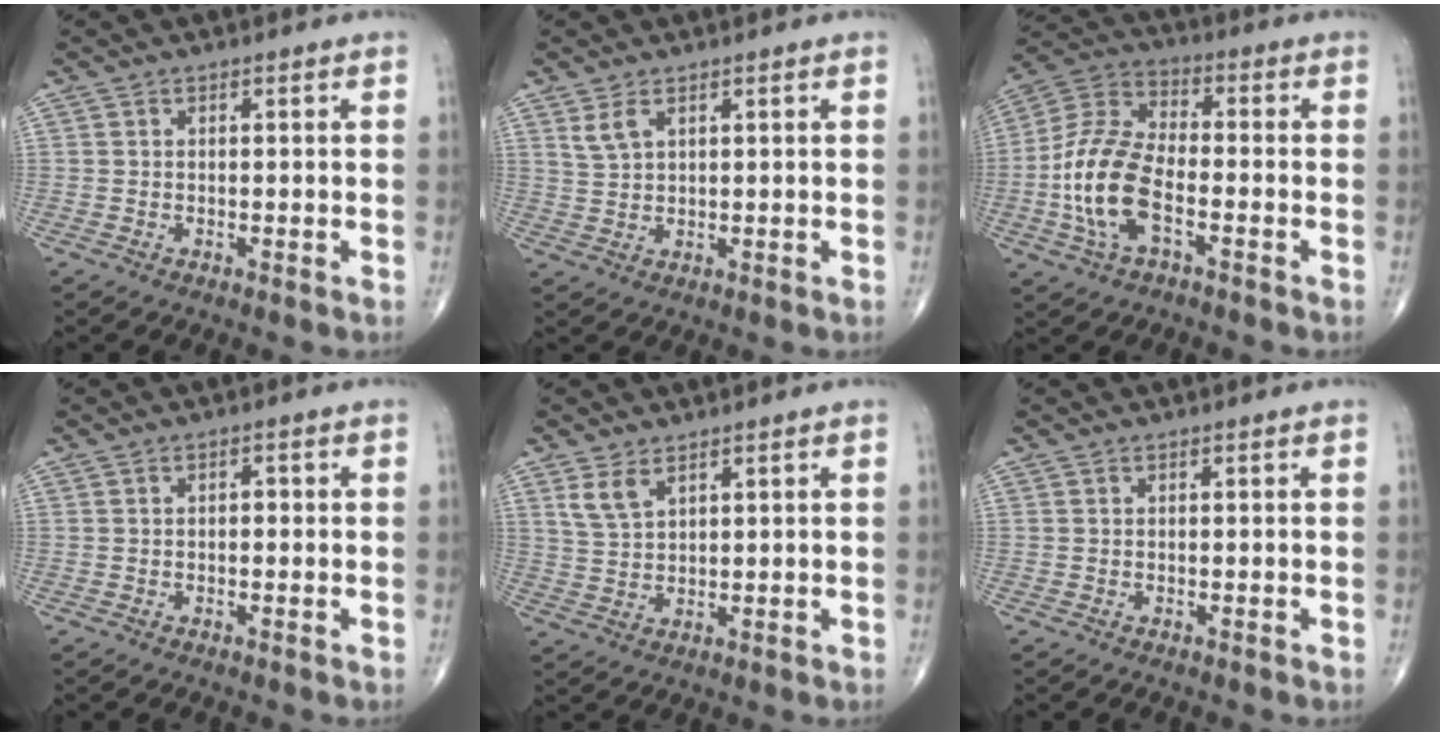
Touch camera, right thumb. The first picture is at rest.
{"total": 3.1, "force": [1.8, 1.4, 2.0], "torque": [-0.042, -0.003, 0.044]}
{"total": 14.3, "force": [-4.0, 7.1, 11.7], "torque": [-0.245, 0.028, -0.081]}
{"total": 1.1, "force": [0.0, 0.7, 0.9], "torque": [-0.008, 0.002, -0.003]}
{"total": 4.3, "force": [2.6, 2.1, 2.6], "torque": [-0.050, -0.010, 0.060]}
{"total": 0.0}